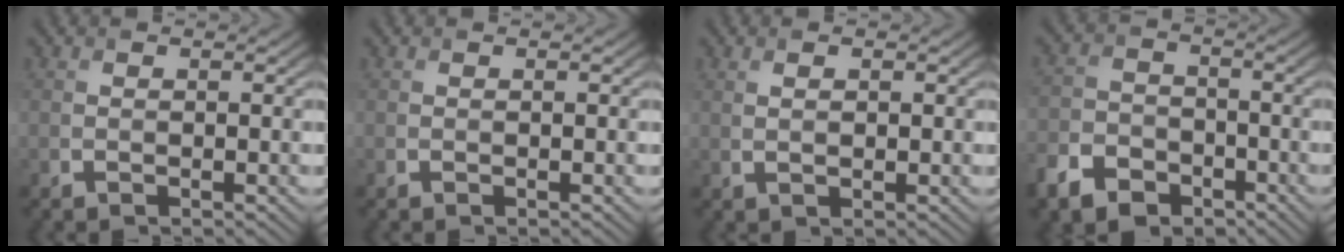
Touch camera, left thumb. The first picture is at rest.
{"total": 0.0}
{"total": 1.8, "force": [0.5, 0.6, 1.6], "torque": [-0.019, -0.009, 0.010]}
{"total": 6.9, "force": [-4.6, 4.4, 2.7], "torque": [-0.068, -0.008, -0.102]}